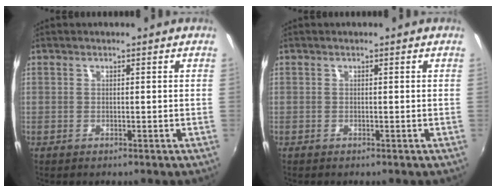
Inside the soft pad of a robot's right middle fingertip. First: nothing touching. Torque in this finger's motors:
{"motor_torque": [-0.05, 0.06, -0.02, 0.00]}